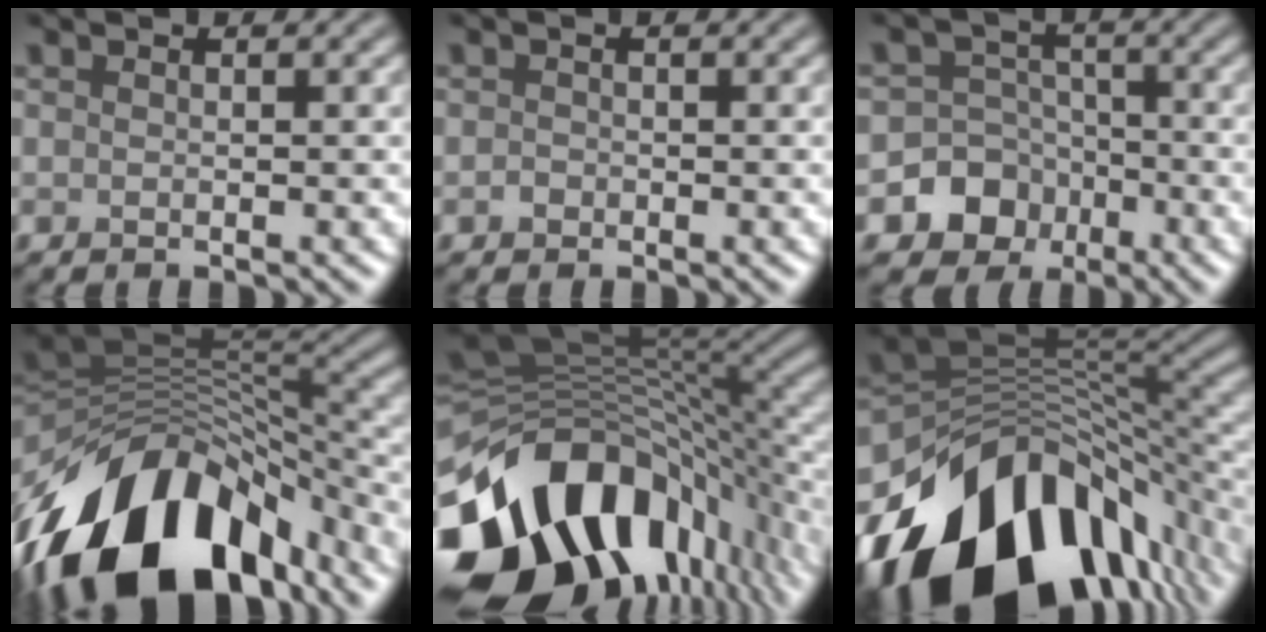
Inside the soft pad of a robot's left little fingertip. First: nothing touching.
{"total": 0.6, "force": [-0.4, 0.5, 0.2], "torque": [-0.002, -0.002, -0.008]}
{"total": 7.5, "force": [-3.6, 6.5, 1.2], "torque": [-0.003, -0.006, -0.089]}
{"total": 16.0, "force": [-9.1, 9.3, 9.2], "torque": [-0.168, 0.005, -0.148]}
{"total": 16.7, "force": [-7.3, 10.5, 10.7], "torque": [-0.202, -0.003, -0.118]}
{"total": 16.9, "force": [-8.3, 10.6, 10.2], "torque": [-0.203, -0.015, -0.133]}